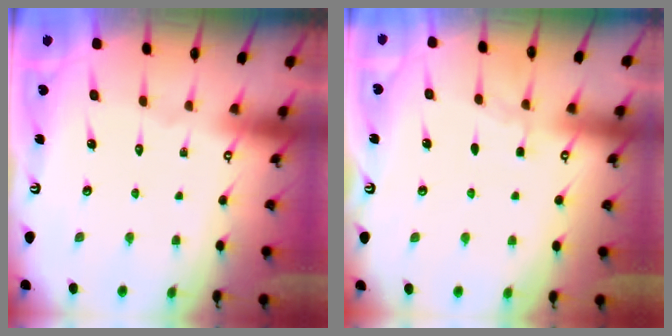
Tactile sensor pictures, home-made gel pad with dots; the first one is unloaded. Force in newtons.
{"total": 4.0, "press": 3.9, "slide": 0.5}